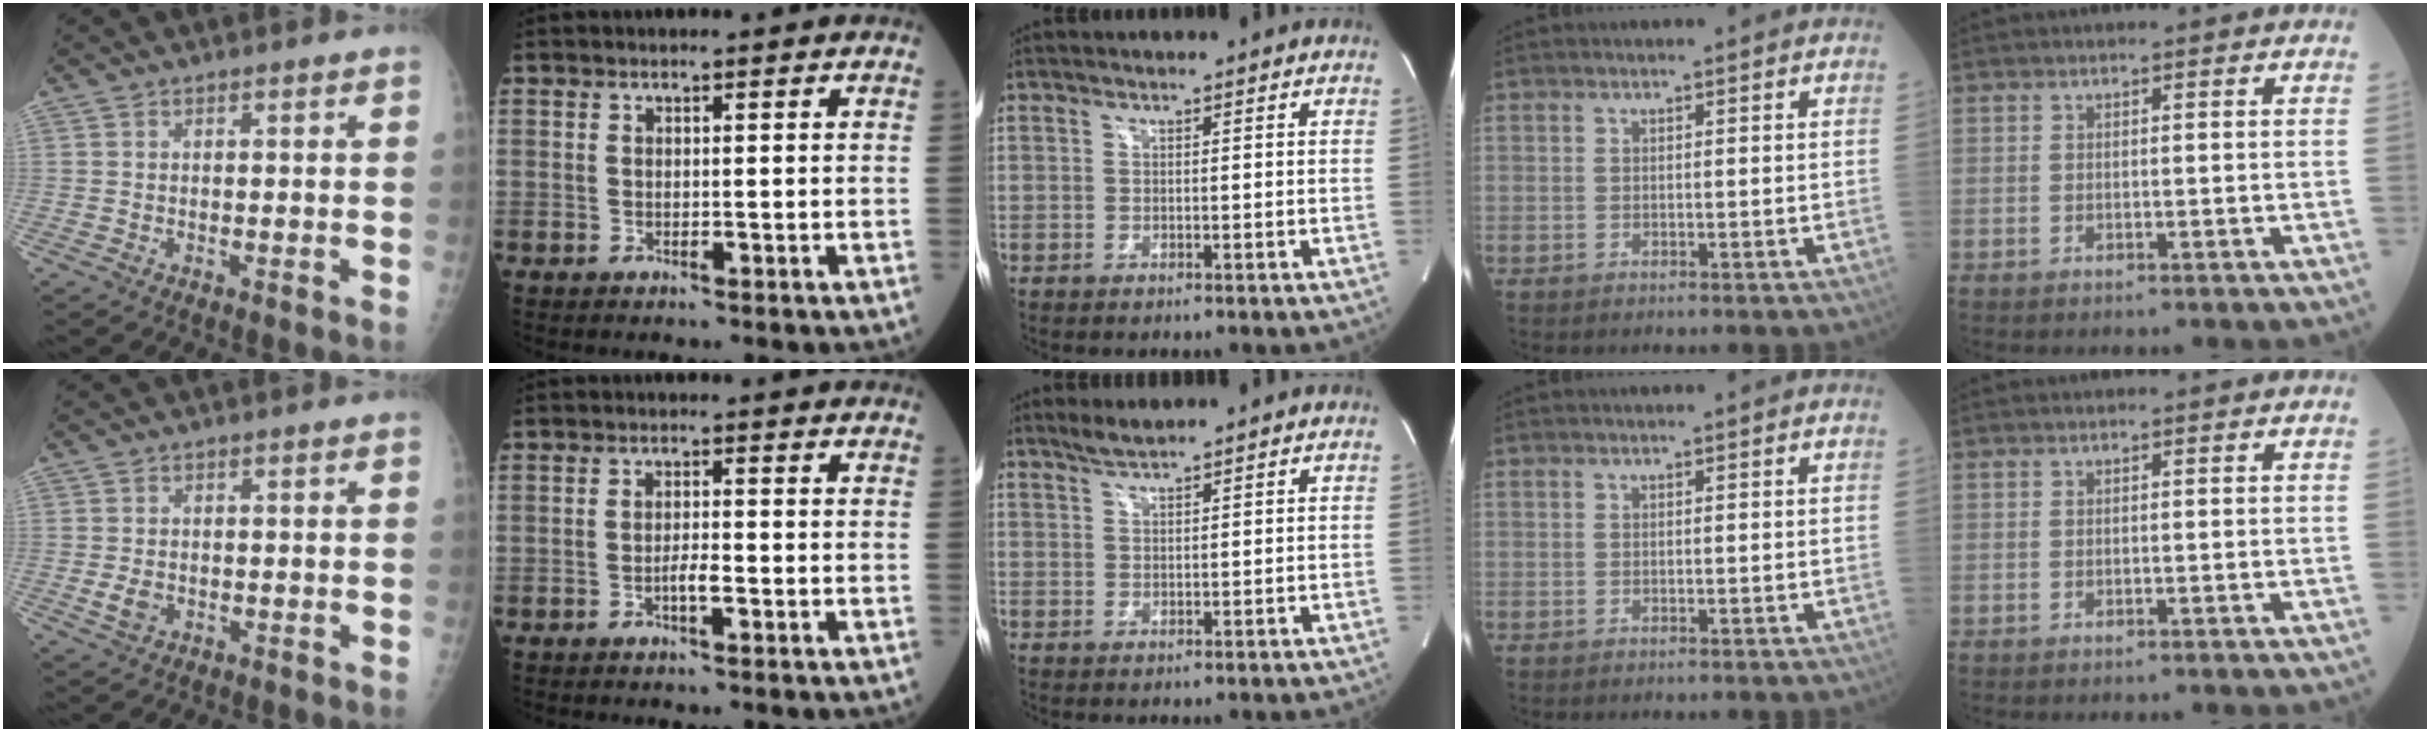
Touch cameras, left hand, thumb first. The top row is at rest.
{"thumb": {"total": 2.7, "force": [-0.8, 2.0, 1.5], "torque": [-0.025, -0.002, -0.012]}, "index": {"total": 2.1, "force": [-0.9, 0.3, 1.9], "torque": [-0.033, 0.001, -0.018]}, "middle": {"total": 2.0, "force": [1.9, -0.3, 0.7], "torque": [-0.018, 0.002, 0.040]}}